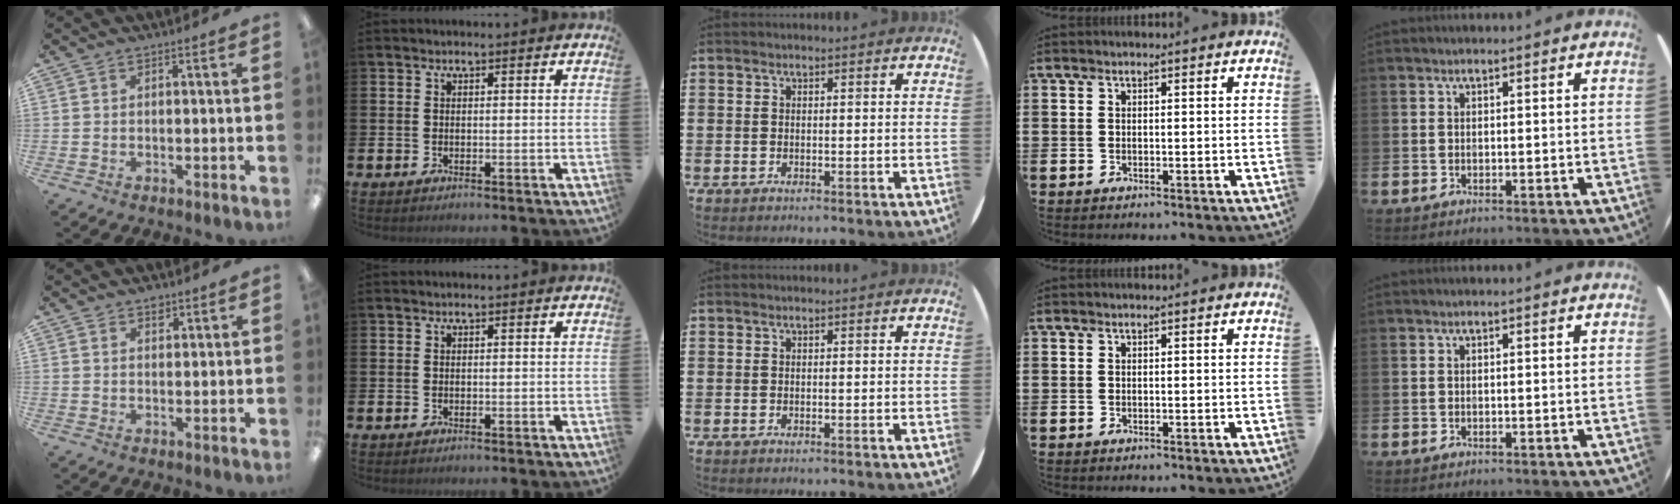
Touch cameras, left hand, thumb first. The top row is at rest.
{"thumb": {"total": 2.5, "force": [1.7, 1.5, 1.1], "torque": [-0.006, -0.004, 0.027]}}